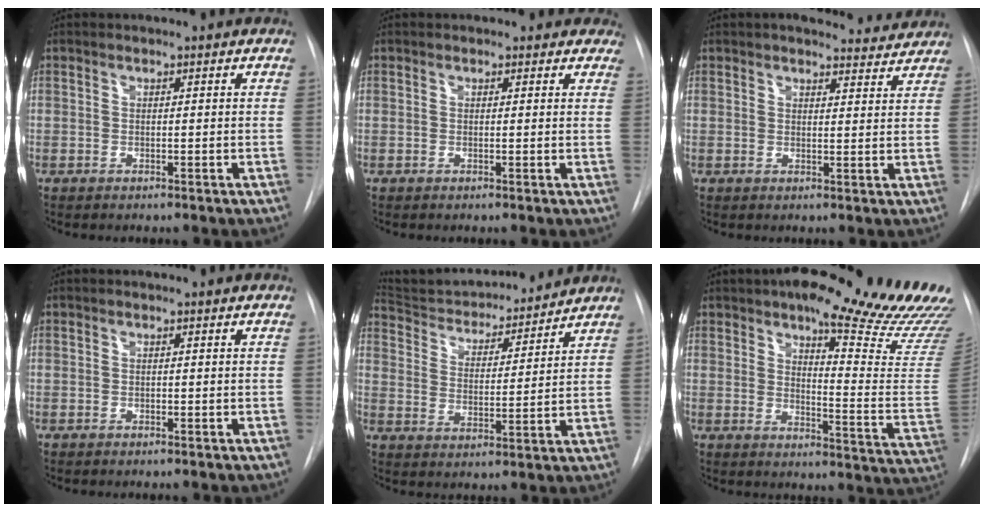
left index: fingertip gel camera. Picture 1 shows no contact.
{"total": 3.8, "force": [3.2, 1.9, 0.2], "torque": [0.020, -0.004, 0.014]}
{"total": 8.0, "force": [7.5, 2.1, 1.7], "torque": [-0.006, -0.004, 0.075]}
{"total": 0.0}
{"total": 16.5, "force": [15.8, 3.2, 3.9], "torque": [-0.059, 0.002, 0.244]}
{"total": 24.0, "force": [19.1, 3.2, 14.2], "torque": [-0.181, -0.058, 0.226]}